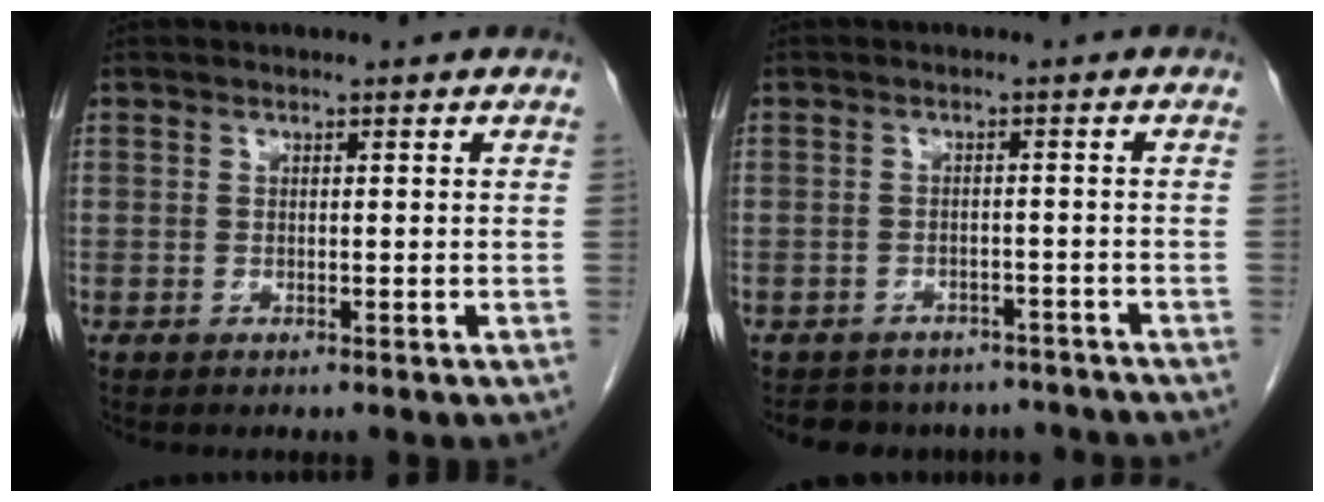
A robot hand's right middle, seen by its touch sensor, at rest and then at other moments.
{"total": 9.5, "force": [-8.4, 4.2, 1.3], "torque": [-0.018, 0.011, -0.093]}